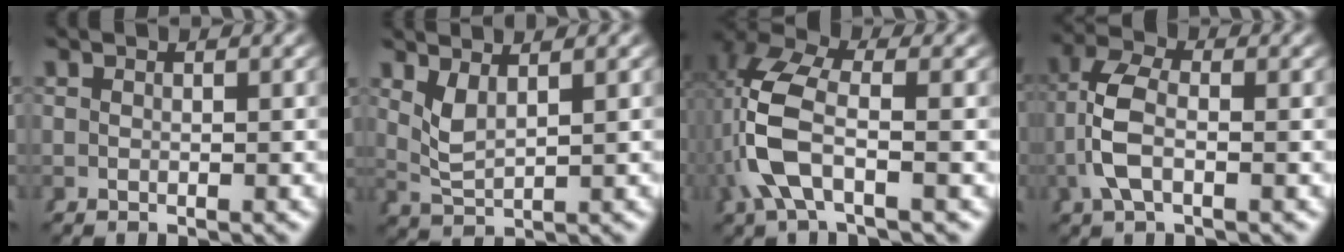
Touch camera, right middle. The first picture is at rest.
{"total": 2.1, "force": [1.2, 0.6, 1.6], "torque": [-0.038, -0.002, 0.028]}
{"total": 6.3, "force": [0.3, 2.7, 5.6], "torque": [-0.137, -0.003, 0.010]}
{"total": 4.5, "force": [0.0, 2.3, 3.9], "torque": [-0.101, -0.009, 0.005]}